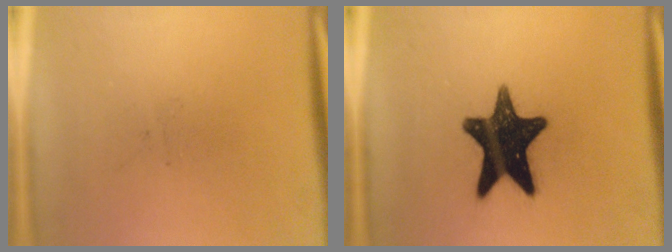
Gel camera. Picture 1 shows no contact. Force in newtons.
{"total": 15.7}